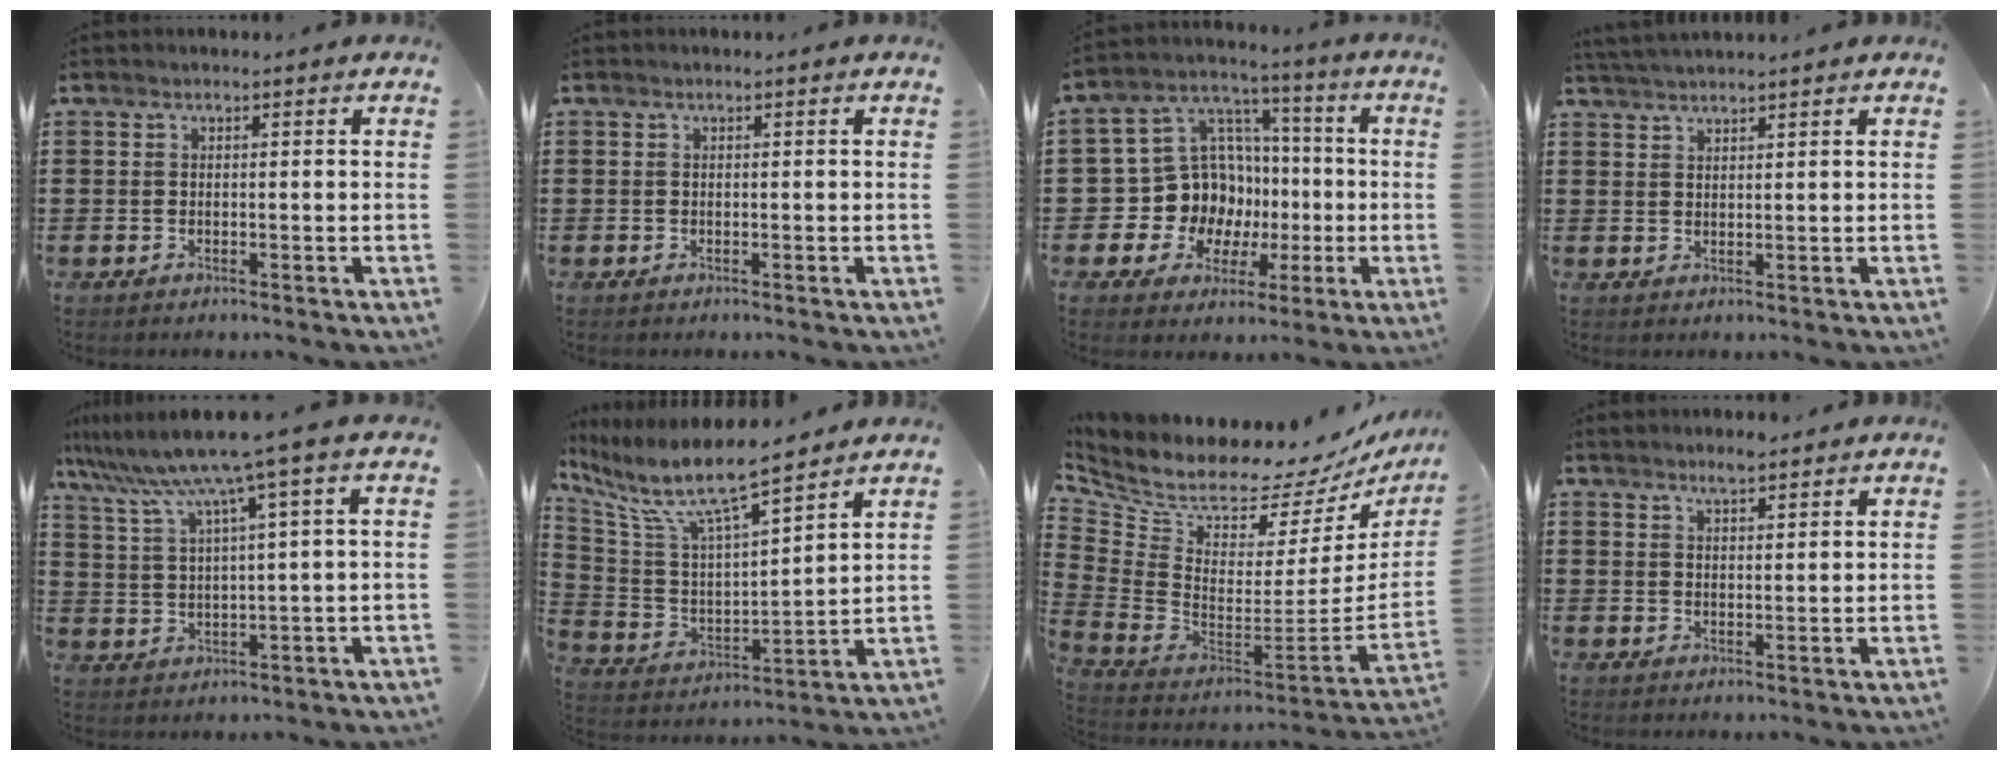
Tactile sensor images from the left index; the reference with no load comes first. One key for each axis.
{"total": 0.0}
{"total": 11.6, "fx": -1.3, "fy": 11.1, "fz": 3.2, "tx": -0.114, "ty": -0.007, "tz": -0.012}
{"total": 2.1, "fx": 2.0, "fy": -0.3, "fz": 0.5, "tx": -0.015, "ty": -0.002, "tz": 0.039}
{"total": 7.5, "fx": 4.8, "fy": -0.7, "fz": 5.7, "tx": -0.137, "ty": -0.036, "tz": 0.074}
{"total": 9.5, "fx": 7.4, "fy": 1.3, "fz": 5.7, "tx": -0.143, "ty": -0.051, "tz": 0.121}
{"total": 7.0, "fx": 6.0, "fy": 2.4, "fz": 2.7, "tx": -0.091, "ty": -0.075, "tz": 0.096}
{"total": 2.7, "fx": 2.4, "fy": 0.3, "fz": 1.1, "tx": -0.027, "ty": -0.001, "tz": 0.044}